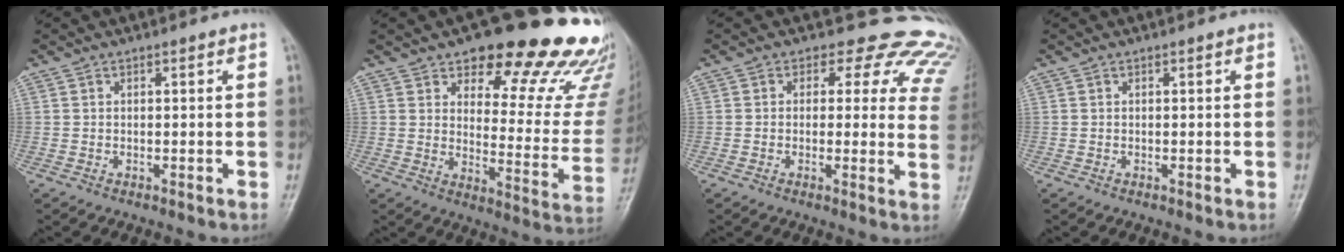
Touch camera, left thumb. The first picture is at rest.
{"total": 24.2, "force": [17.8, 8.8, 13.9], "torque": [-0.124, -0.105, 0.219]}
{"total": 14.8, "force": [10.5, 8.4, 6.1], "torque": [-0.013, -0.033, 0.082]}
{"total": 0.0}